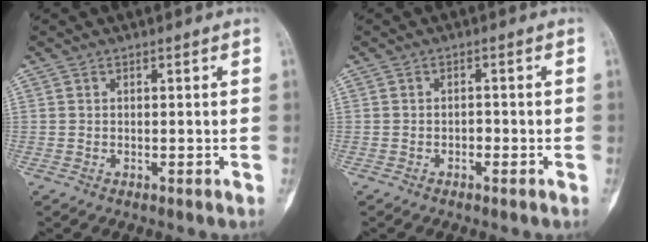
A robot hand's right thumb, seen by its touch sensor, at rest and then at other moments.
{"total": 1.8, "force": [-0.9, 1.2, 1.0], "torque": [-0.002, 0.011, -0.019]}